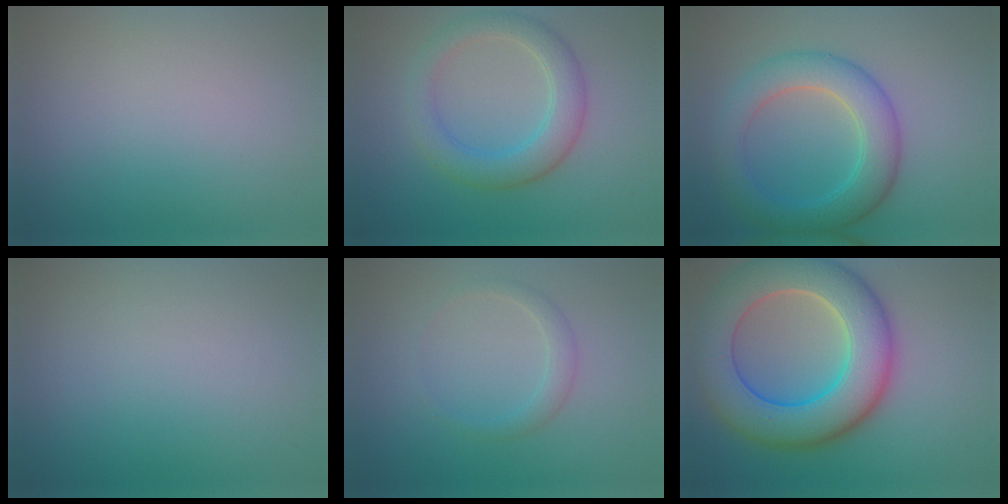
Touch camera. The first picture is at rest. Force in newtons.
{"total": 4.2, "press": 4.2, "slide": 0.3}
{"total": 5.6, "press": 5.6, "slide": 0.4}
{"total": 0.0}
{"total": 1.5, "press": 1.5, "slide": 0.0}
{"total": 11.0, "press": 11.0, "slide": 0.6}